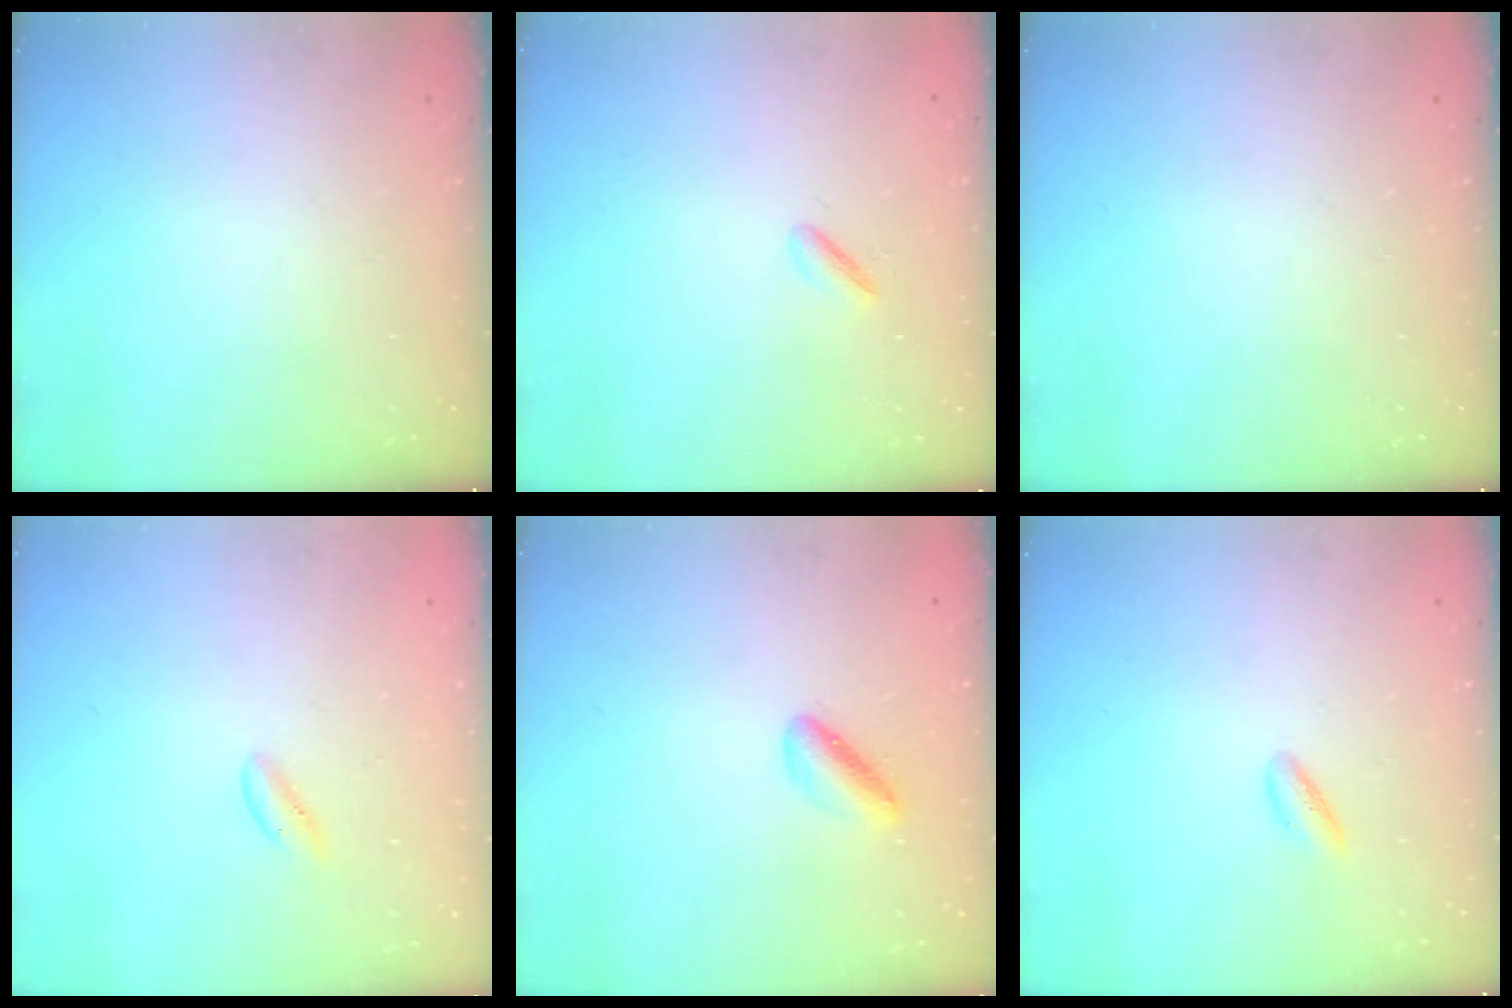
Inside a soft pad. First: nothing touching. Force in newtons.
{"total": 2.0, "press": 1.8, "slide": 0.7}
{"total": 0.0}
{"total": 0.0}
{"total": 3.2, "press": 3.2, "slide": 0.6}
{"total": 3.0, "press": 2.8, "slide": 0.9}